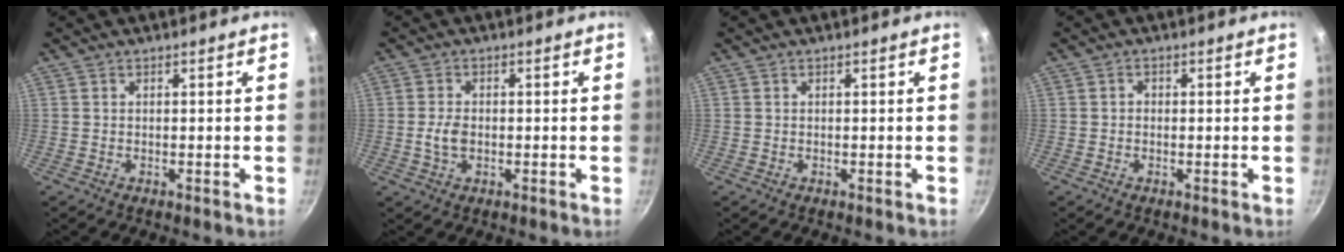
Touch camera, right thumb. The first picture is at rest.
{"total": 3.6, "force": [-0.5, 2.3, 2.7], "torque": [-0.050, 0.007, -0.011]}
{"total": 0.0}
{"total": 0.9, "force": [-0.2, 0.8, 0.4], "torque": [-0.005, 0.004, -0.003]}